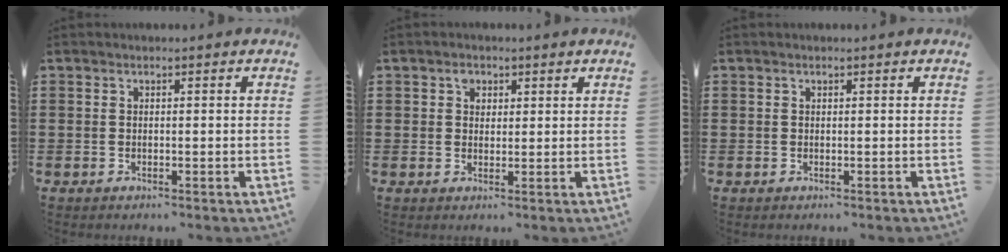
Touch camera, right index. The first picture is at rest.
{"total": 1.8, "force": [0.9, 1.4, 0.8], "torque": [-0.019, 0.006, 0.017]}
{"total": 0.0}